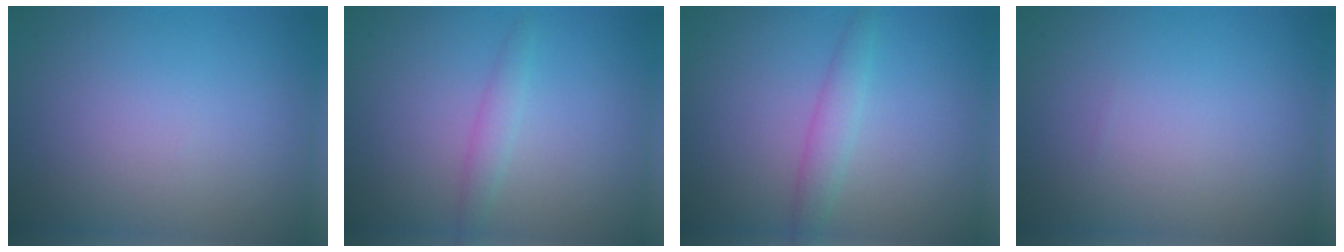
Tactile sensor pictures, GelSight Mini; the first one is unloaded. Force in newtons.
{"total": 1.5, "press": 1.5, "slide": 0.0}
{"total": 1.9, "press": 1.9, "slide": 0.1}
{"total": 0.0}